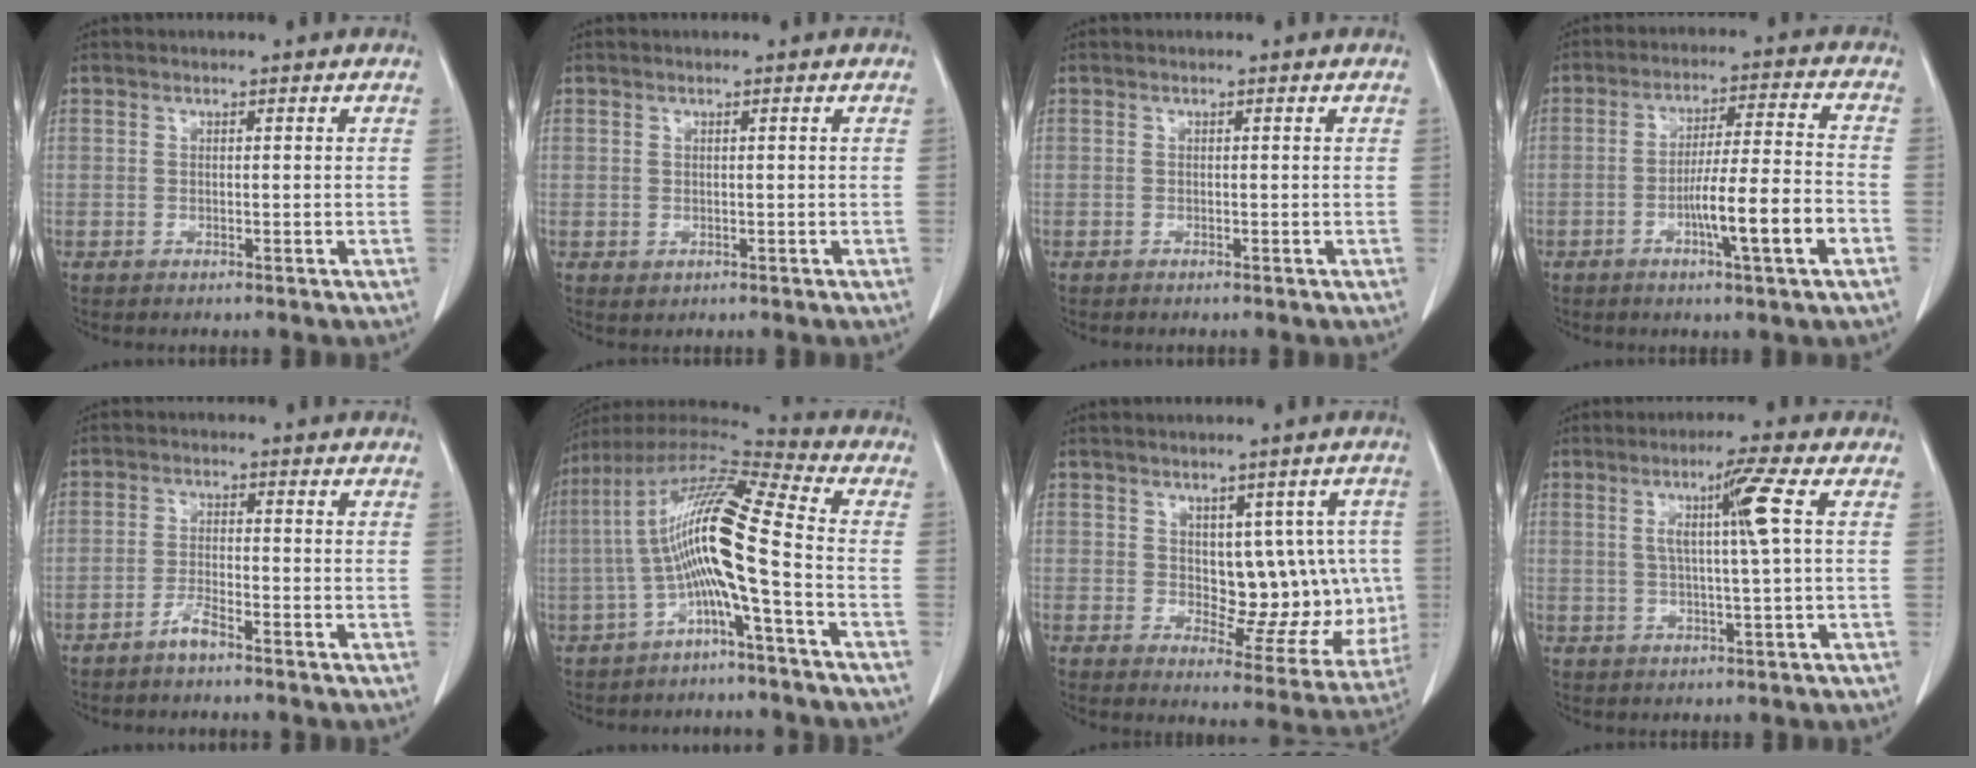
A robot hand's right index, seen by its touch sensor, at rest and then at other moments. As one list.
[{"total": 0.8, "force": [-0.1, 0.8, 0.1], "torque": [-0.003, 0.002, 0.003]}, {"total": 0.0}, {"total": 10.7, "force": [-4.0, -0.2, 9.9], "torque": [-0.163, 0.001, -0.064]}, {"total": 2.7, "force": [-2.3, 0.3, 1.5], "torque": [-0.032, 0.001, -0.045]}, {"total": 13.5, "force": [-2.8, 0.1, 13.2], "torque": [-0.249, 0.031, -0.061]}, {"total": 10.6, "force": [1.2, 6.1, 8.7], "torque": [-0.085, 0.015, 0.035]}, {"total": 6.3, "force": [1.4, -1.3, 6.0], "torque": [-0.108, 0.000, 0.026]}]